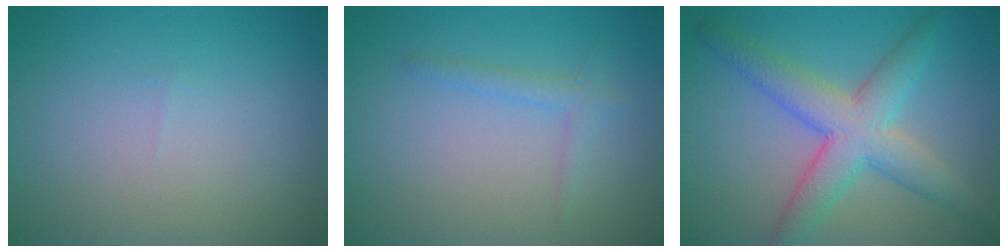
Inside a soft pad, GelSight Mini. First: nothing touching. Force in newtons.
{"total": 1.5, "press": 1.5, "slide": 0.1}
{"total": 6.0, "press": 6.0, "slide": 0.1}